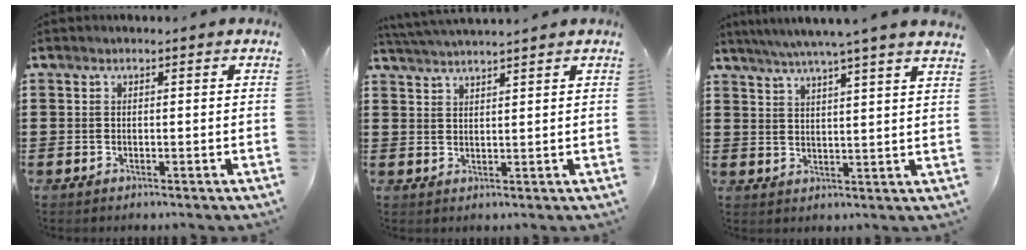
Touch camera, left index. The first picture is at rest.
{"total": 2.8, "force": [2.7, -0.7, 0.4], "torque": [-0.015, -0.006, 0.050]}
{"total": 5.2, "force": [4.5, -1.0, 2.4], "torque": [-0.060, -0.019, 0.078]}